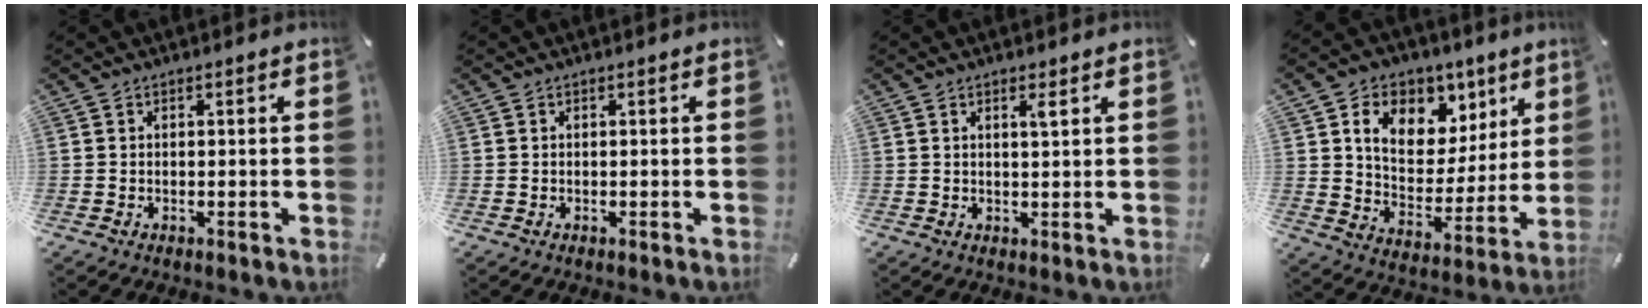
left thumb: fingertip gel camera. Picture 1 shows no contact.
{"total": 0.0}
{"total": 2.0, "force": [1.2, 0.1, 1.6], "torque": [-0.033, -0.002, 0.020]}
{"total": 12.9, "force": [7.1, 9.6, 4.9], "torque": [-0.073, -0.054, 0.130]}